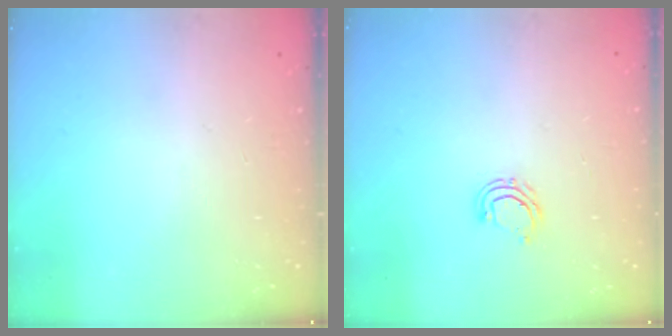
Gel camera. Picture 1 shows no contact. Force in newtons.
{"total": 5.6, "press": 5.4, "slide": 1.4}